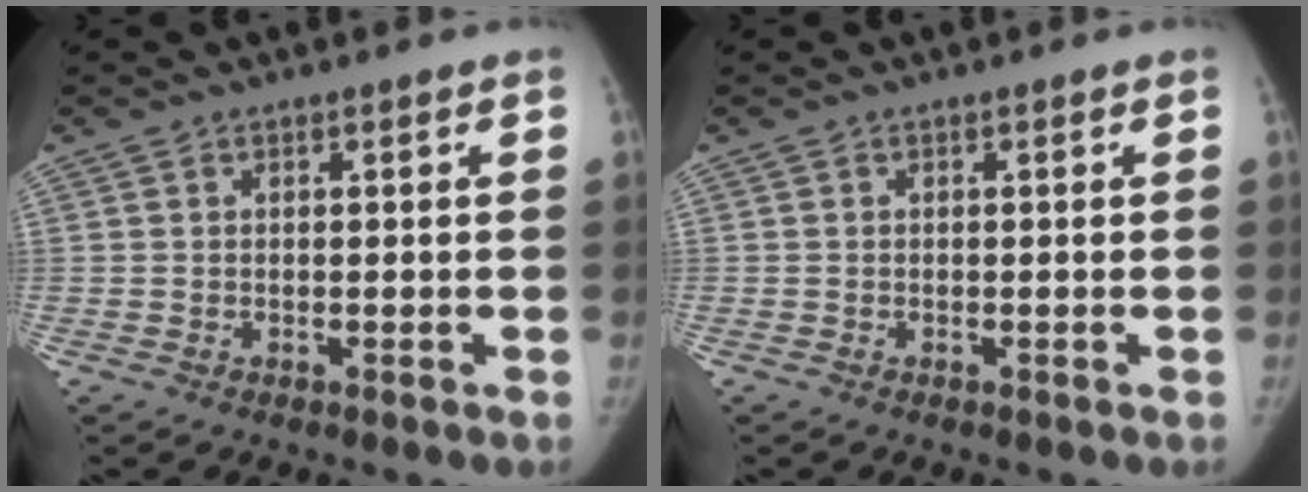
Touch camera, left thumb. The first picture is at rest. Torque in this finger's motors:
{"motor_torque": [0.01, 0.01, 0.19, -0.19, 0.00]}